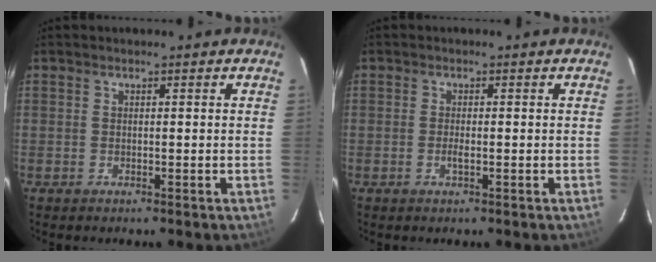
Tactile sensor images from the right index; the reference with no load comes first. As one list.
[{"total": 1.3, "force": [-0.4, 0.3, 1.2], "torque": [-0.022, 0.001, -0.006]}]